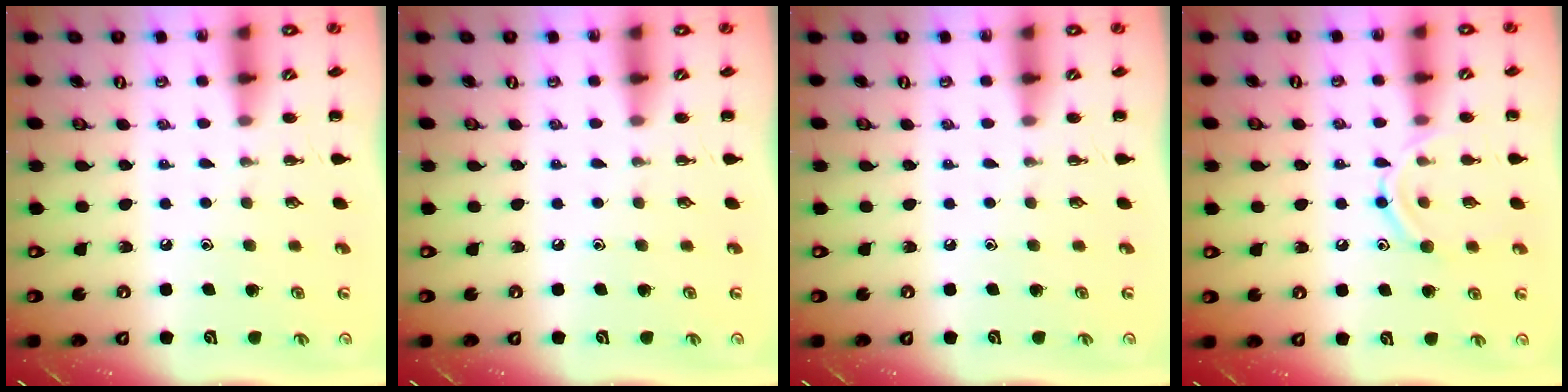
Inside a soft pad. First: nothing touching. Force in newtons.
{"total": 0.0}
{"total": 0.0}
{"total": 11.6, "press": 11.5, "slide": 1.4}